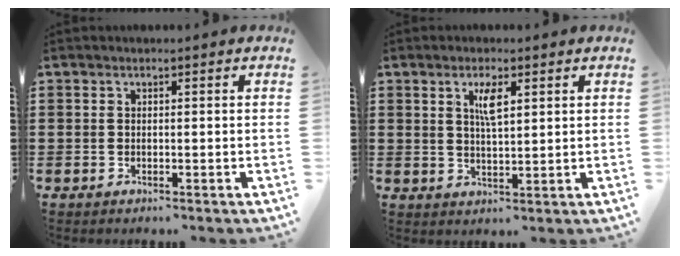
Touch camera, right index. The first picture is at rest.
{"total": 3.6, "force": [1.5, 1.0, 3.1], "torque": [-0.059, 0.003, 0.022]}